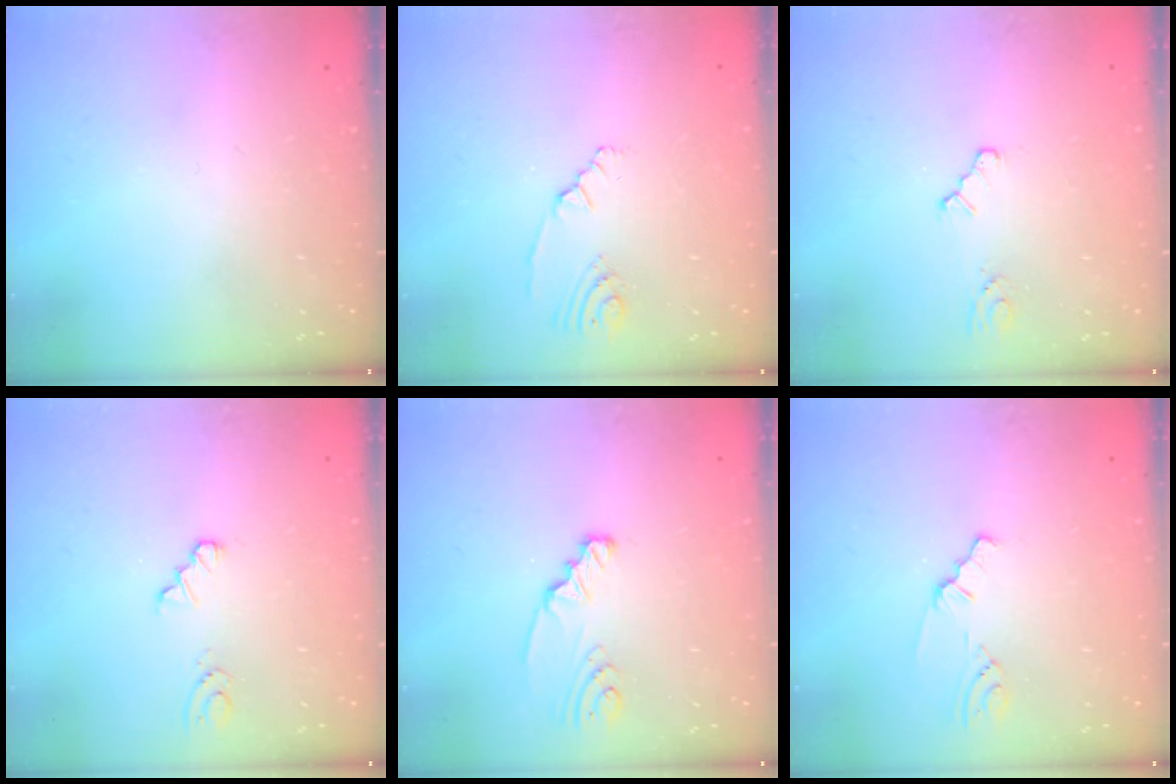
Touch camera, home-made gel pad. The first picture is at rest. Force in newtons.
{"total": 2.5, "press": 2.2, "slide": 1.1}
{"total": 2.3, "press": 2.3, "slide": 0.3}
{"total": 1.3, "press": 1.3, "slide": 0.2}
{"total": 2.4, "press": 2.4, "slide": 0.3}
{"total": 0.8, "press": 0.8, "slide": 0.1}